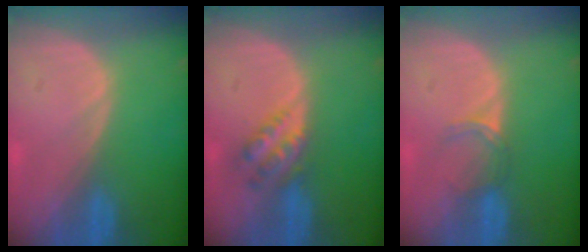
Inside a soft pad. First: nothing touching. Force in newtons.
{"total": 4.5, "press": 4.0, "slide": 2.0}
{"total": 2.5, "press": 2.0, "slide": 1.4}